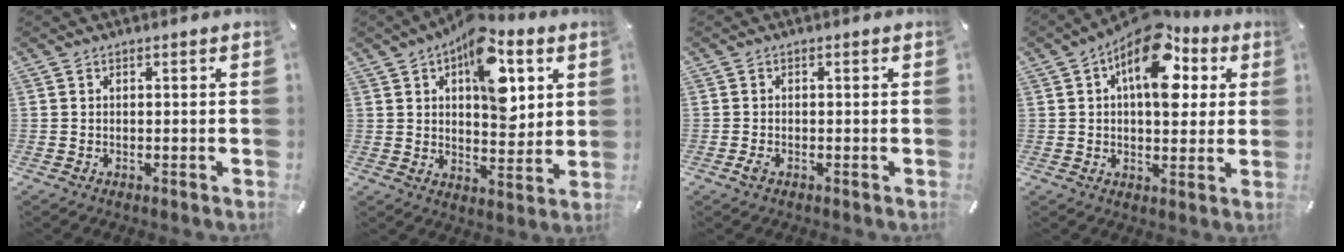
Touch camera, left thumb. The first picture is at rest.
{"total": 15.7, "force": [6.5, 8.7, 11.4], "torque": [-0.147, -0.025, 0.107]}
{"total": 1.2, "force": [-0.6, 0.7, 0.9], "torque": [-0.016, -0.001, -0.009]}
{"total": 15.8, "force": [6.1, 8.5, 11.8], "torque": [-0.167, -0.029, 0.106]}